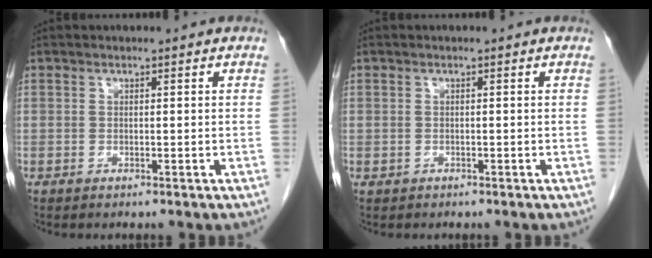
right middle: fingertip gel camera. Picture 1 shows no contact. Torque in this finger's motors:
{"motor_torque": [0.38, -0.20, 0.00, 0.01]}